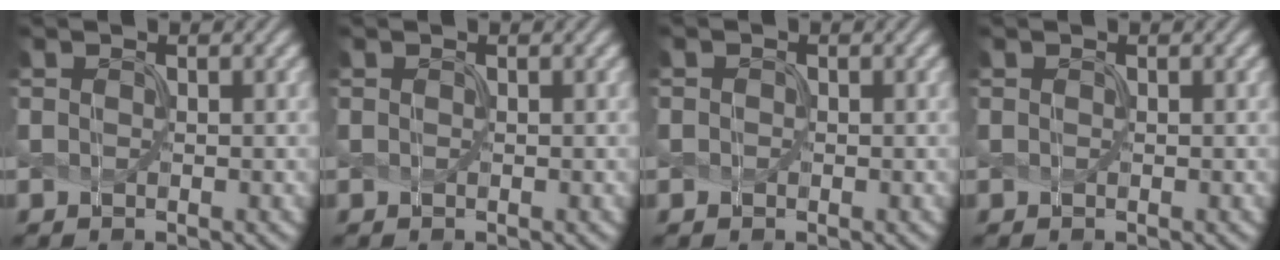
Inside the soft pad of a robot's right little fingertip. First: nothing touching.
{"total": 0.0}
{"total": 0.5, "force": [-0.2, -0.1, -0.5], "torque": [0.006, 0.000, 0.003]}
{"total": 0.5, "force": [-0.1, -0.1, -0.5], "torque": [0.007, 0.000, 0.005]}